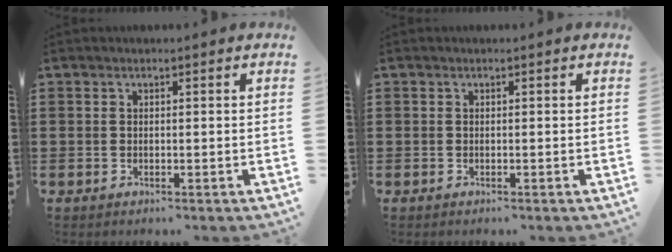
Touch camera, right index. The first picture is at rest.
{"total": 0.0}